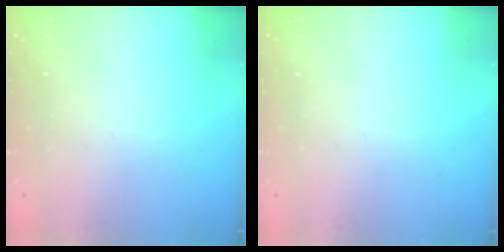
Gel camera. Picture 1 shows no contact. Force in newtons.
{"total": 0.0}